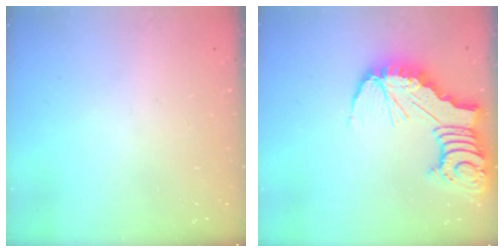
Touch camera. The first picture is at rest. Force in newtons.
{"total": 13.6, "press": 13.5, "slide": 1.6}